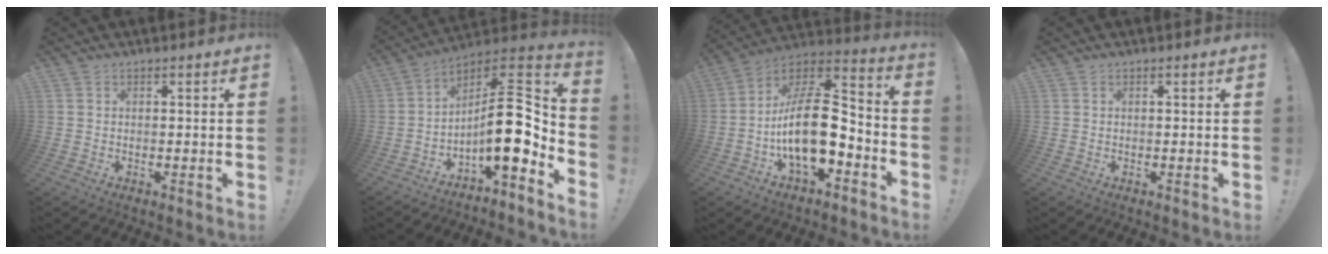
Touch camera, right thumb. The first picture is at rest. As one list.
[{"total": 16.9, "force": [-2.4, 6.2, 15.6], "torque": [-0.246, -0.001, -0.039]}, {"total": 19.6, "force": [-3.9, 9.8, 16.5], "torque": [-0.300, 0.017, -0.060]}, {"total": 0.0}]